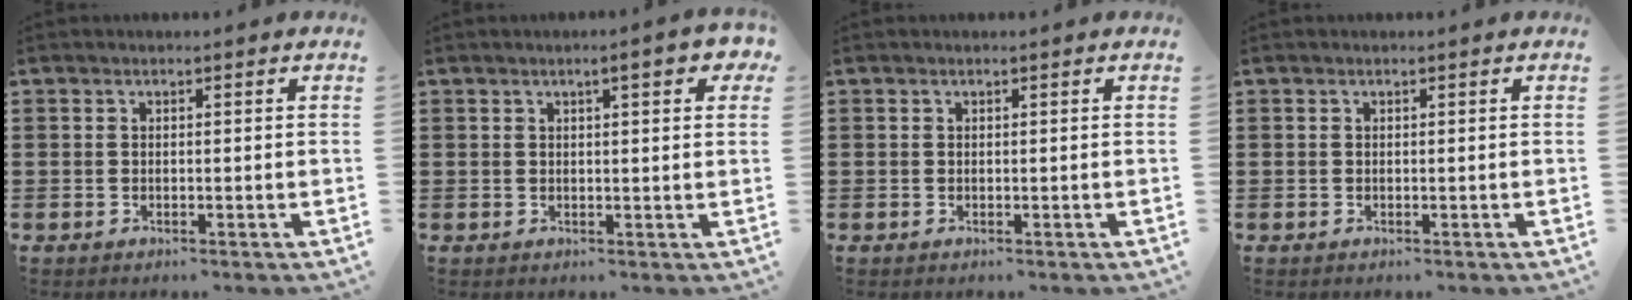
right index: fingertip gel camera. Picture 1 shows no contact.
{"total": 3.7, "force": [1.7, 0.7, 3.2], "torque": [-0.049, -0.001, 0.024]}
{"total": 0.0}
{"total": 0.0}